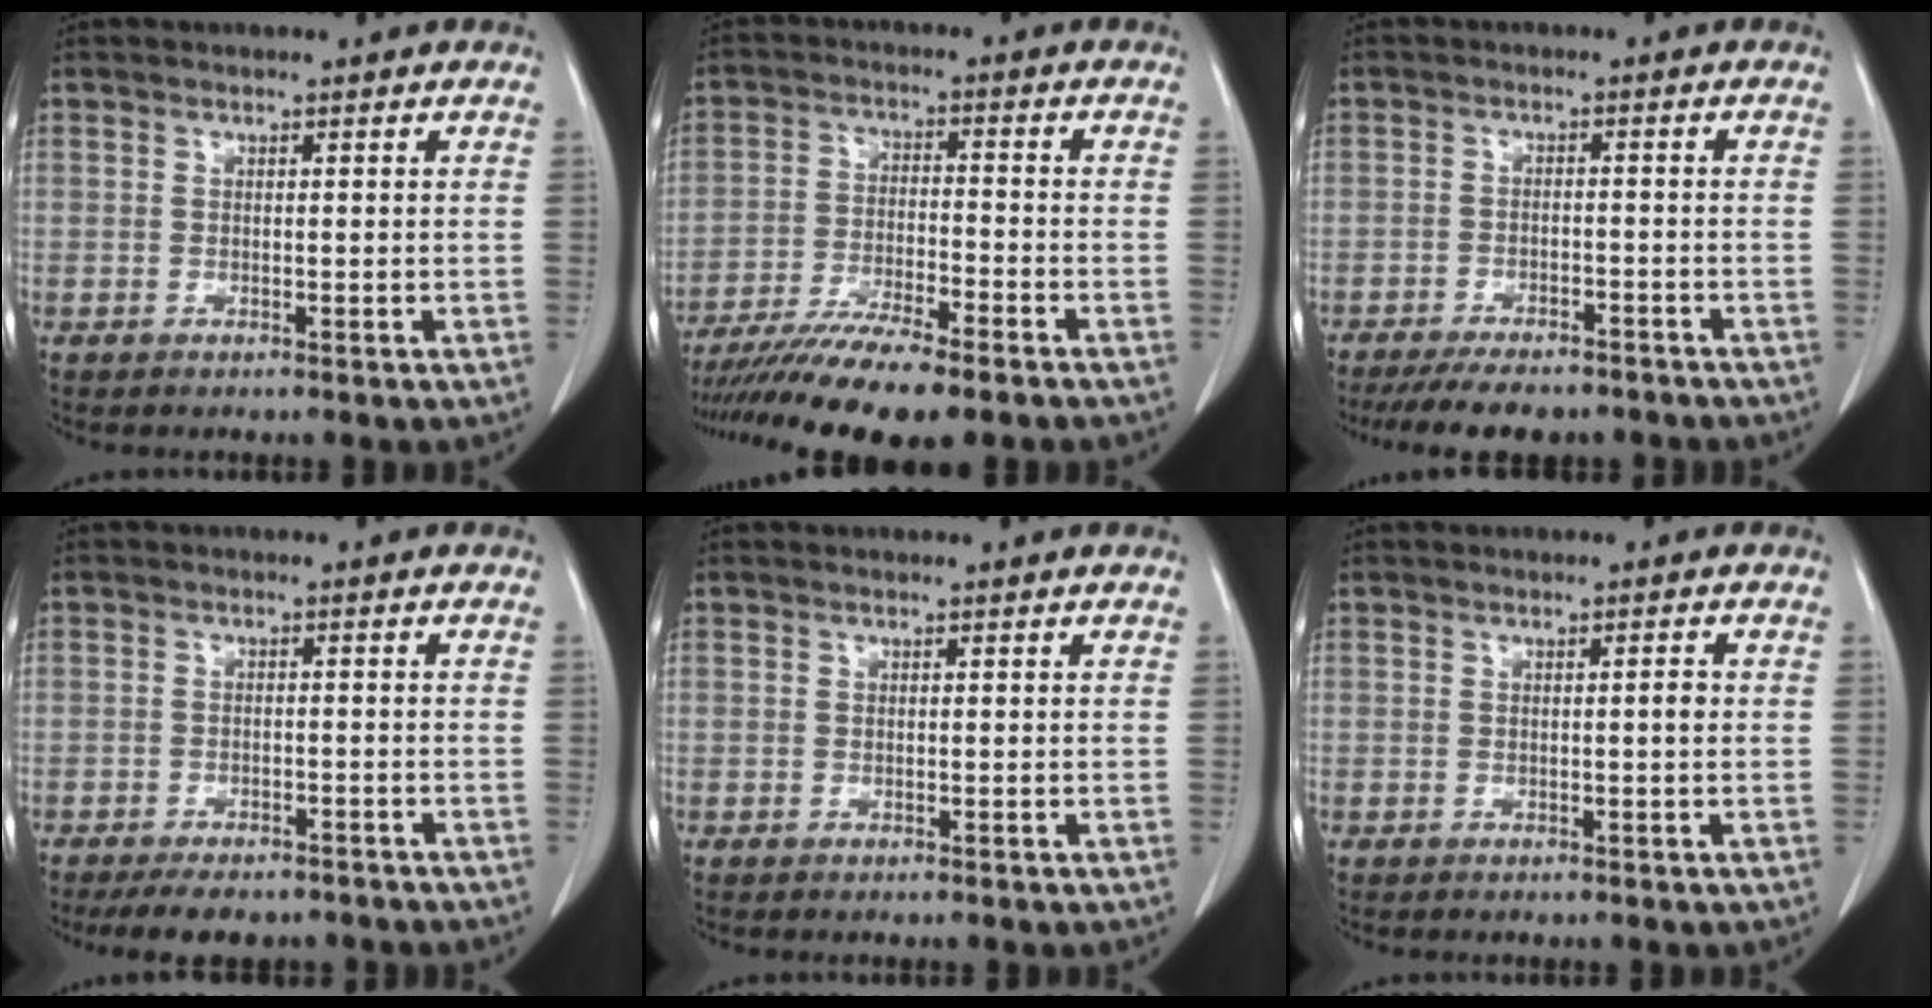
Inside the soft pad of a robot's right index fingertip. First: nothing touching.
{"total": 13.7, "force": [-11.1, 1.1, 8.0], "torque": [-0.137, -0.026, -0.183]}
{"total": 10.0, "force": [-8.6, 3.1, 4.1], "torque": [-0.053, -0.008, -0.120]}
{"total": 7.8, "force": [-6.6, 3.0, 3.0], "torque": [-0.033, -0.003, -0.088]}
{"total": 0.0}
{"total": 1.0, "force": [0.0, 0.1, 1.0], "torque": [-0.015, 0.000, 0.000]}